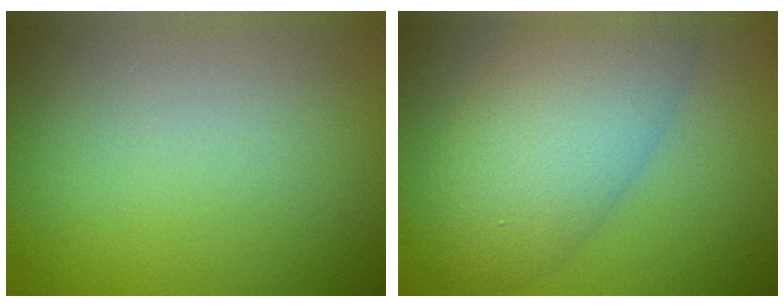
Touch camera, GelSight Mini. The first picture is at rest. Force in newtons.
{"total": 8.0, "press": 8.0, "slide": 0.5}